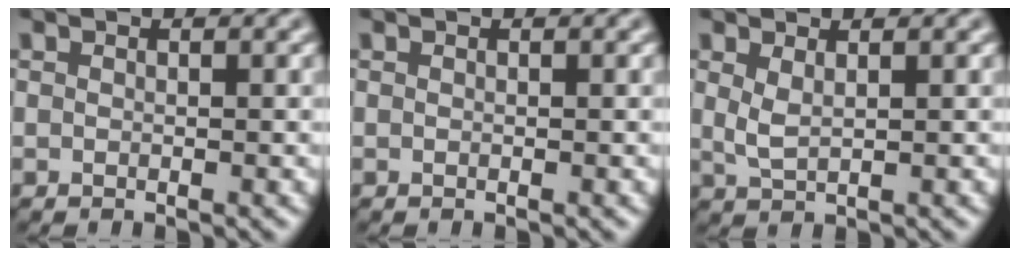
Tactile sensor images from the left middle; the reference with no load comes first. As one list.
[{"total": 0.0}, {"total": 1.6, "force": [0.7, 0.6, 1.3], "torque": [-0.034, -0.003, 0.018]}]